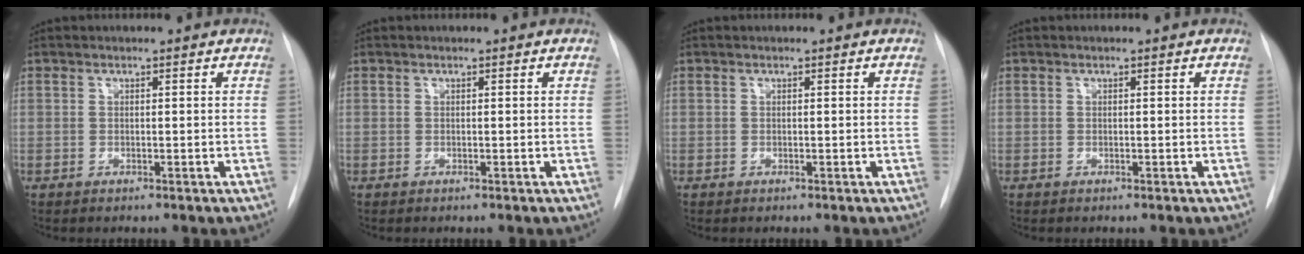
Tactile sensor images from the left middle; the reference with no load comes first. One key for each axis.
{"total": 0.0}
{"total": 0.0}
{"total": 0.0}